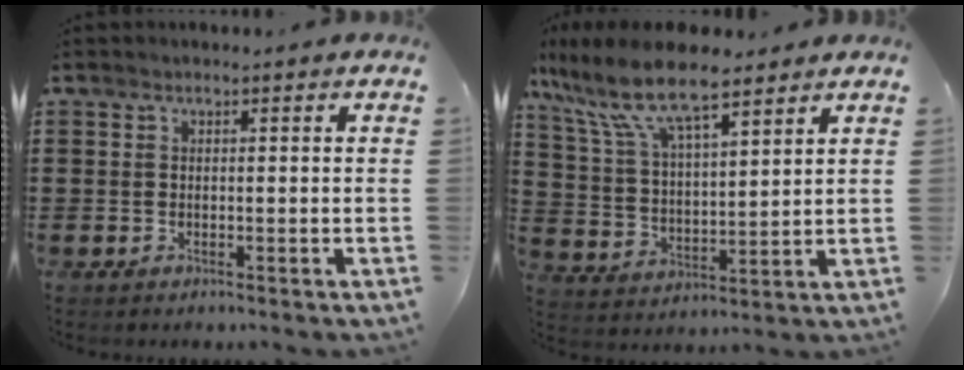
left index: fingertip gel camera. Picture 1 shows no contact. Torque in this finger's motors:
{"motor_torque": [1.43, -0.71, 1.05, 0.21]}